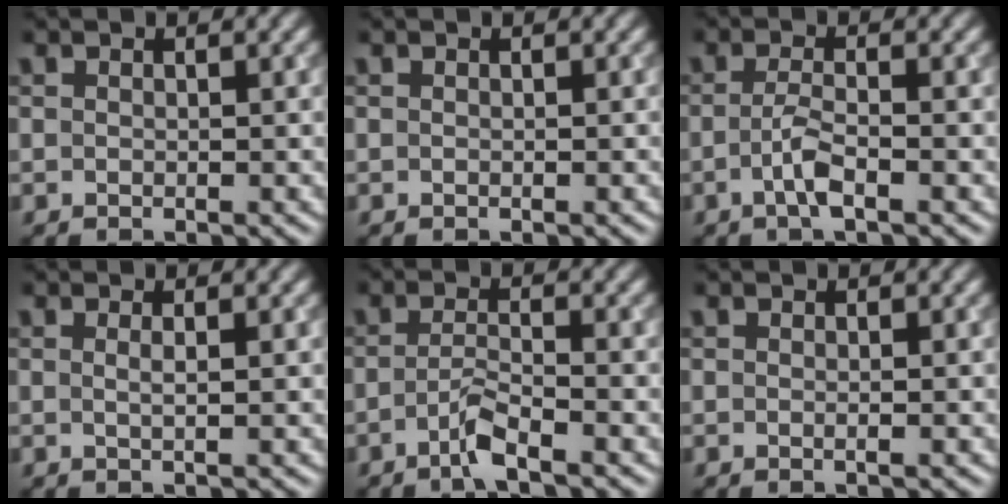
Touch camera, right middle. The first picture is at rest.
{"total": 0.0}
{"total": 2.4, "force": [-0.9, 0.5, 2.1], "torque": [-0.043, 0.002, -0.023]}
{"total": 1.2, "force": [0.3, 0.3, 1.1], "torque": [-0.013, 0.004, 0.000]}
{"total": 2.5, "force": [-1.5, 0.4, 1.9], "torque": [-0.039, 0.005, -0.037]}
{"total": 0.7, "force": [0.0, 0.2, 0.7], "torque": [-0.008, -0.001, -0.002]}